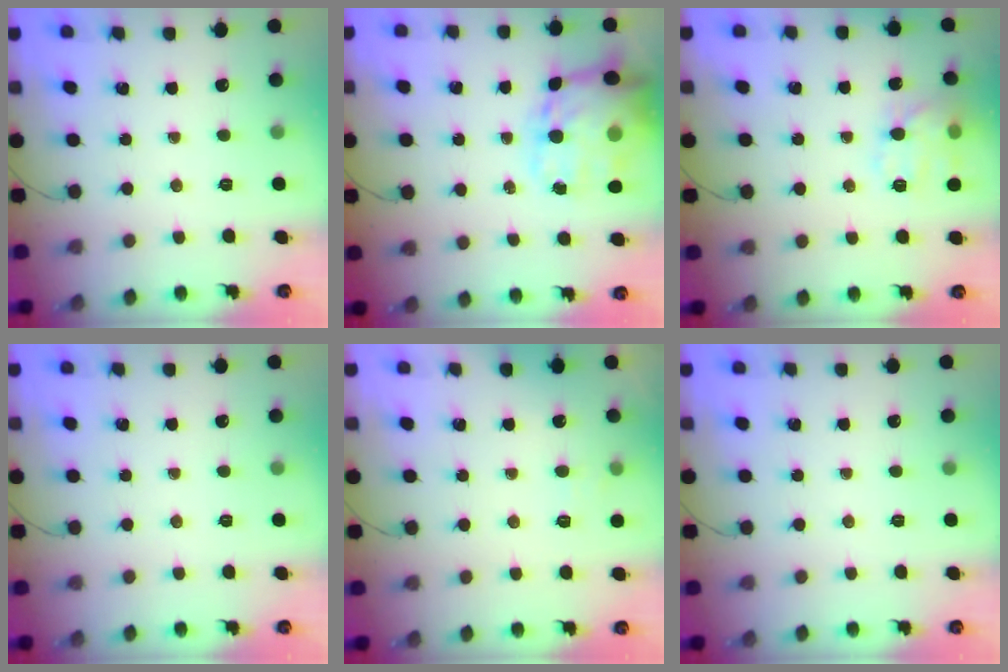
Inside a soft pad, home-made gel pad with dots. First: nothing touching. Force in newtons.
{"total": 20.1, "press": 19.6, "slide": 4.7}
{"total": 12.0, "press": 11.9, "slide": 0.8}
{"total": 0.0}
{"total": 3.6, "press": 3.0, "slide": 2.0}
{"total": 0.0}